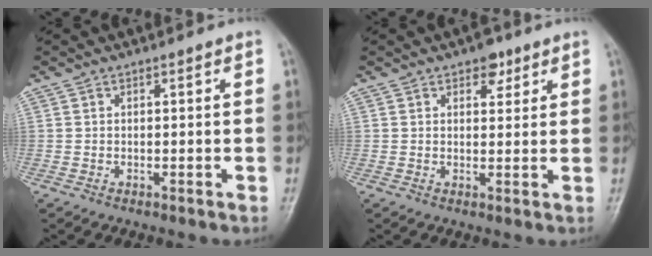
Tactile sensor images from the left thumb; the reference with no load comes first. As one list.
[{"total": 3.7, "force": [2.2, 2.2, 2.0], "torque": [-0.006, -0.008, 0.028]}]